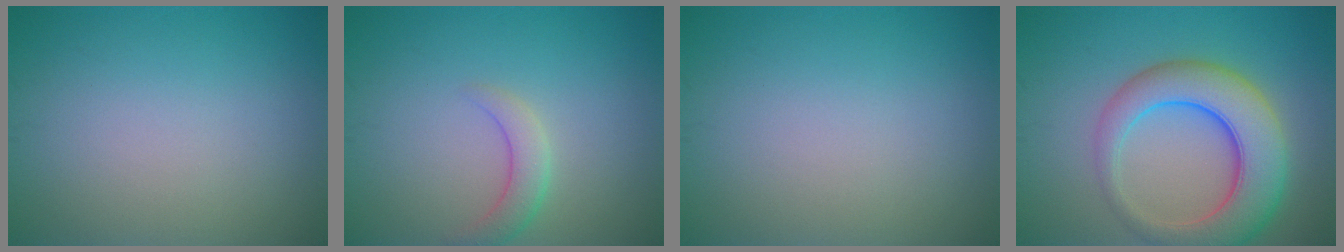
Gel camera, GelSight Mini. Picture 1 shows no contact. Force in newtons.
{"total": 2.3, "press": 2.2, "slide": 0.1}
{"total": 0.0}
{"total": 8.1, "press": 8.1, "slide": 0.5}